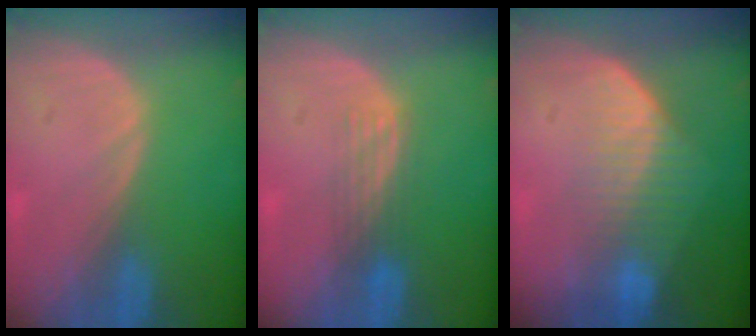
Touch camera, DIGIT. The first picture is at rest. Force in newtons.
{"total": 2.9, "press": 2.8, "slide": 1.0}
{"total": 7.2, "press": 6.1, "slide": 3.8}